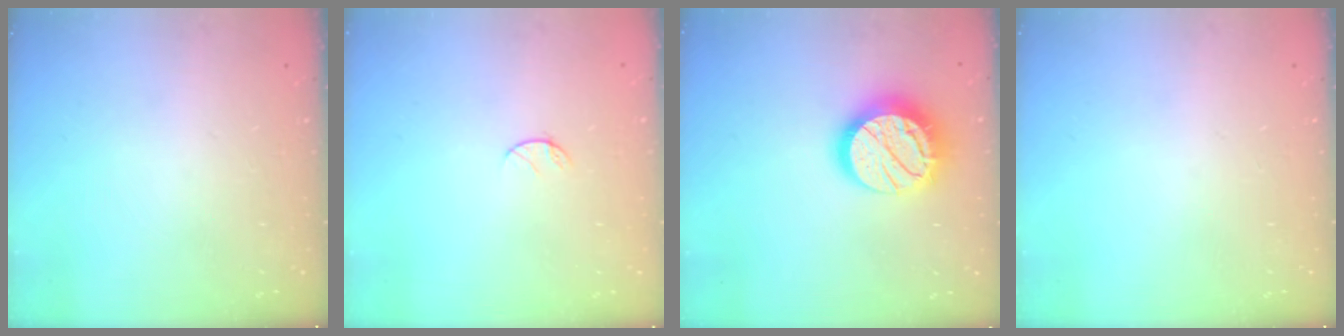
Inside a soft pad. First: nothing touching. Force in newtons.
{"total": 4.7, "press": 4.6, "slide": 0.5}
{"total": 17.9, "press": 17.9, "slide": 1.0}
{"total": 0.0}